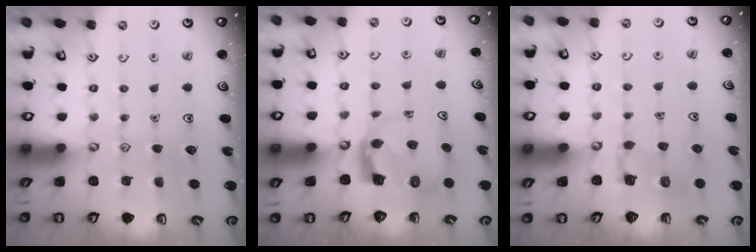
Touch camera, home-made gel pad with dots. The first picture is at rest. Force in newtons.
{"total": 3.7, "press": 3.6, "slide": 0.7}
{"total": 3.3, "press": 3.2, "slide": 0.6}